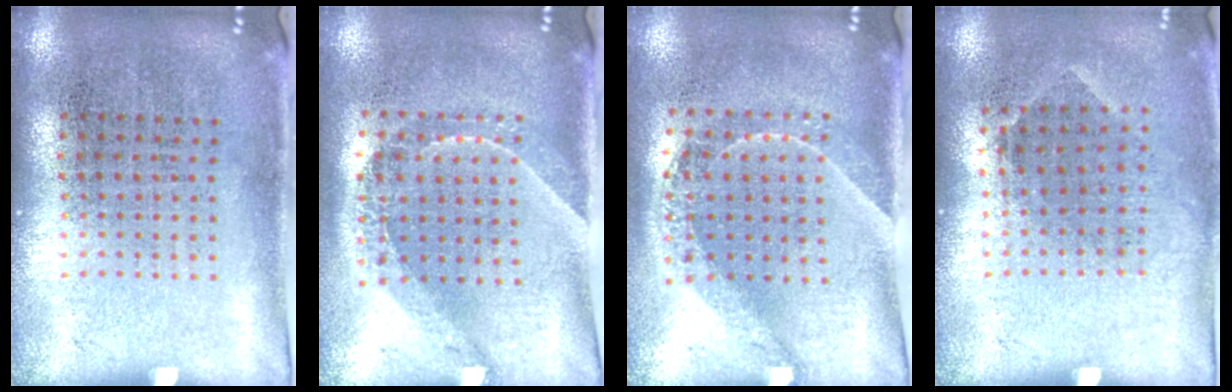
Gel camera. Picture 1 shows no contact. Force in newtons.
{"total": 1.6, "press": 1.3, "slide": 1.0}
{"total": 1.5, "press": 1.2, "slide": 0.9}
{"total": 0.8, "press": 0.6, "slide": 0.5}